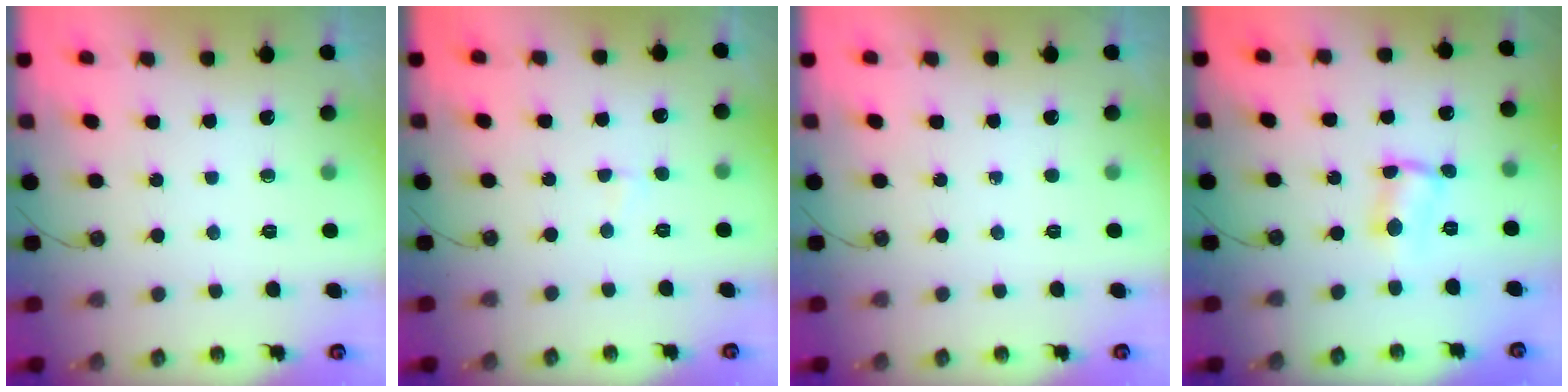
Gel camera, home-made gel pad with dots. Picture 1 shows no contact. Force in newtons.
{"total": 3.5, "press": 0.9, "slide": 3.4}
{"total": 0.0}
{"total": 1.8, "press": 1.6, "slide": 0.7}